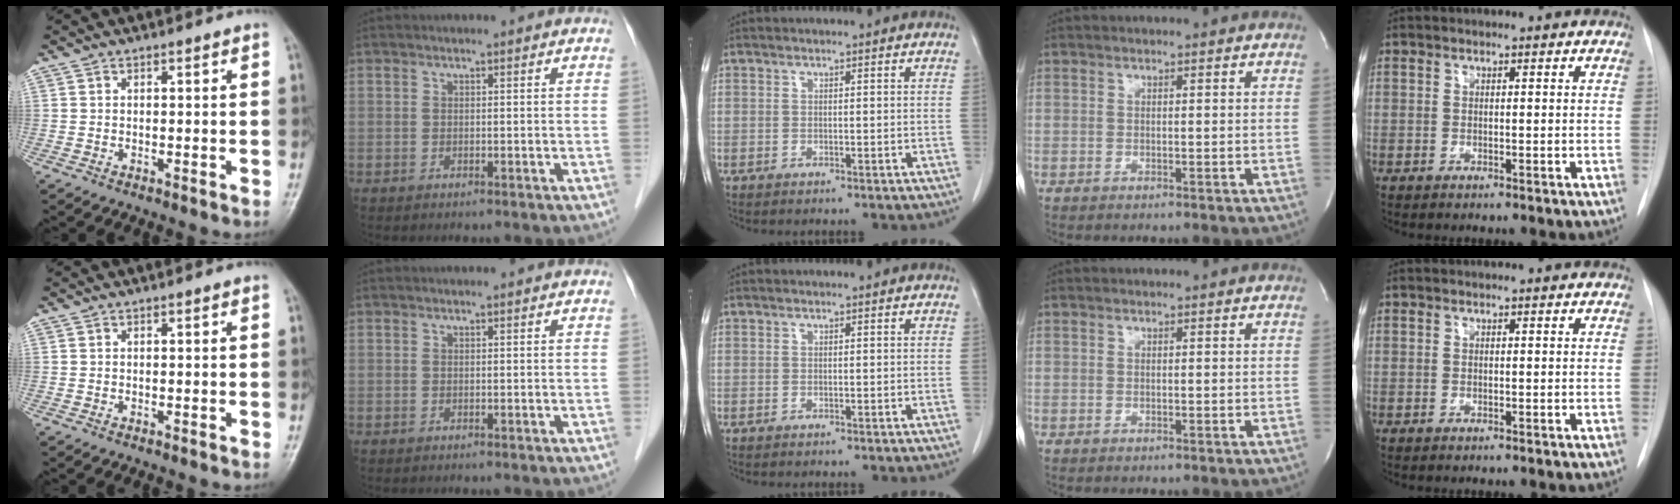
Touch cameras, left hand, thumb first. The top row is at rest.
{}